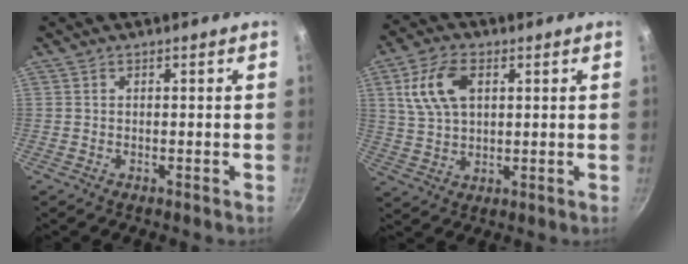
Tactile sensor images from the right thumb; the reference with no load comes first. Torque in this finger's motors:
{"motor_torque": [-1.11, 1.25, 0.10, -0.07, 0.23]}